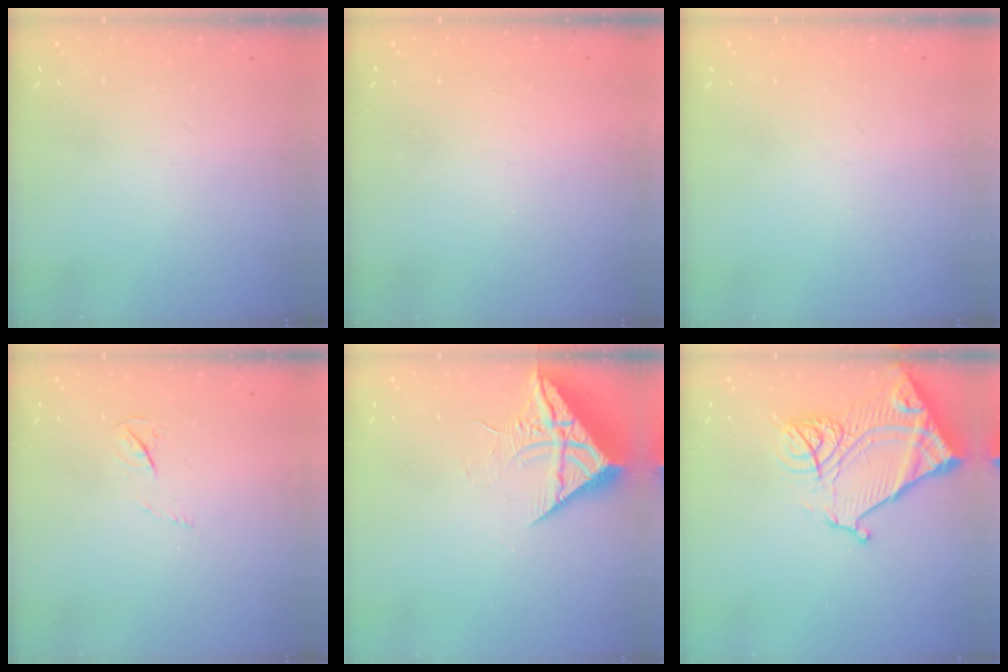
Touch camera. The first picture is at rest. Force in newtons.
{"total": 1.6, "press": 1.6, "slide": 0.1}
{"total": 0.0}
{"total": 3.3, "press": 3.2, "slide": 0.5}
{"total": 10.0, "press": 9.9, "slide": 1.0}
{"total": 18.5, "press": 18.4, "slide": 1.9}